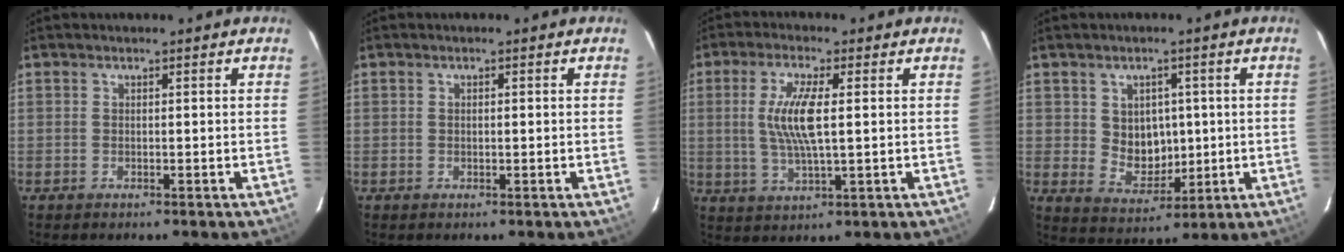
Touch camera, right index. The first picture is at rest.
{"total": 0.6, "force": [0.0, 0.3, 0.5], "torque": [-0.010, 0.003, 0.001]}
{"total": 8.4, "force": [0.9, 1.6, 8.2], "torque": [-0.161, -0.002, 0.019]}
{"total": 7.4, "force": [0.7, 6.4, 3.7], "torque": [-0.068, 0.002, 0.030]}